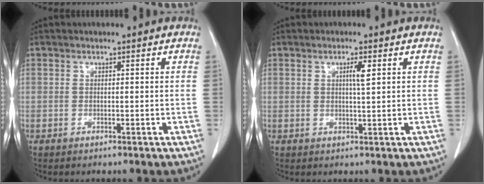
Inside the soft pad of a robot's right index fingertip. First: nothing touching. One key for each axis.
{"total": 2.3, "fx": 0.9, "fy": 0.0, "fz": 2.1, "tx": -0.039, "ty": -0.001, "tz": 0.014}